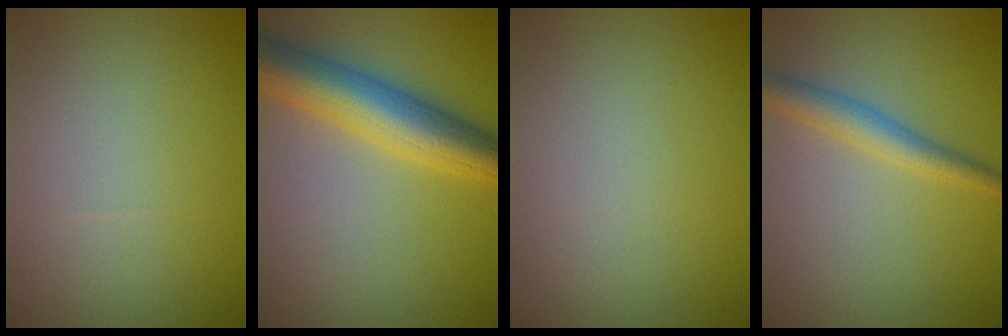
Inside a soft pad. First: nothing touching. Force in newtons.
{"total": 7.8, "press": 7.8, "slide": 0.1}
{"total": 0.0}
{"total": 2.8, "press": 2.8, "slide": 0.1}